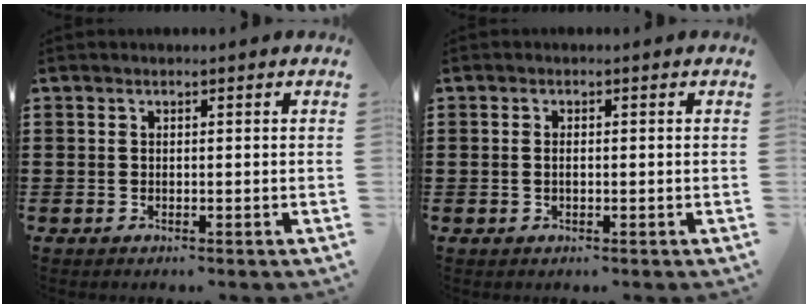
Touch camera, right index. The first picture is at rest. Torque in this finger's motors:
{"motor_torque": [1.07, 1.06, -0.04, -0.01]}